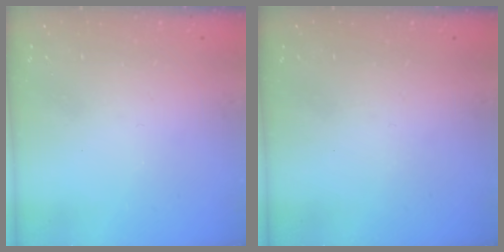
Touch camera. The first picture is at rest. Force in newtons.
{"total": 0.0}